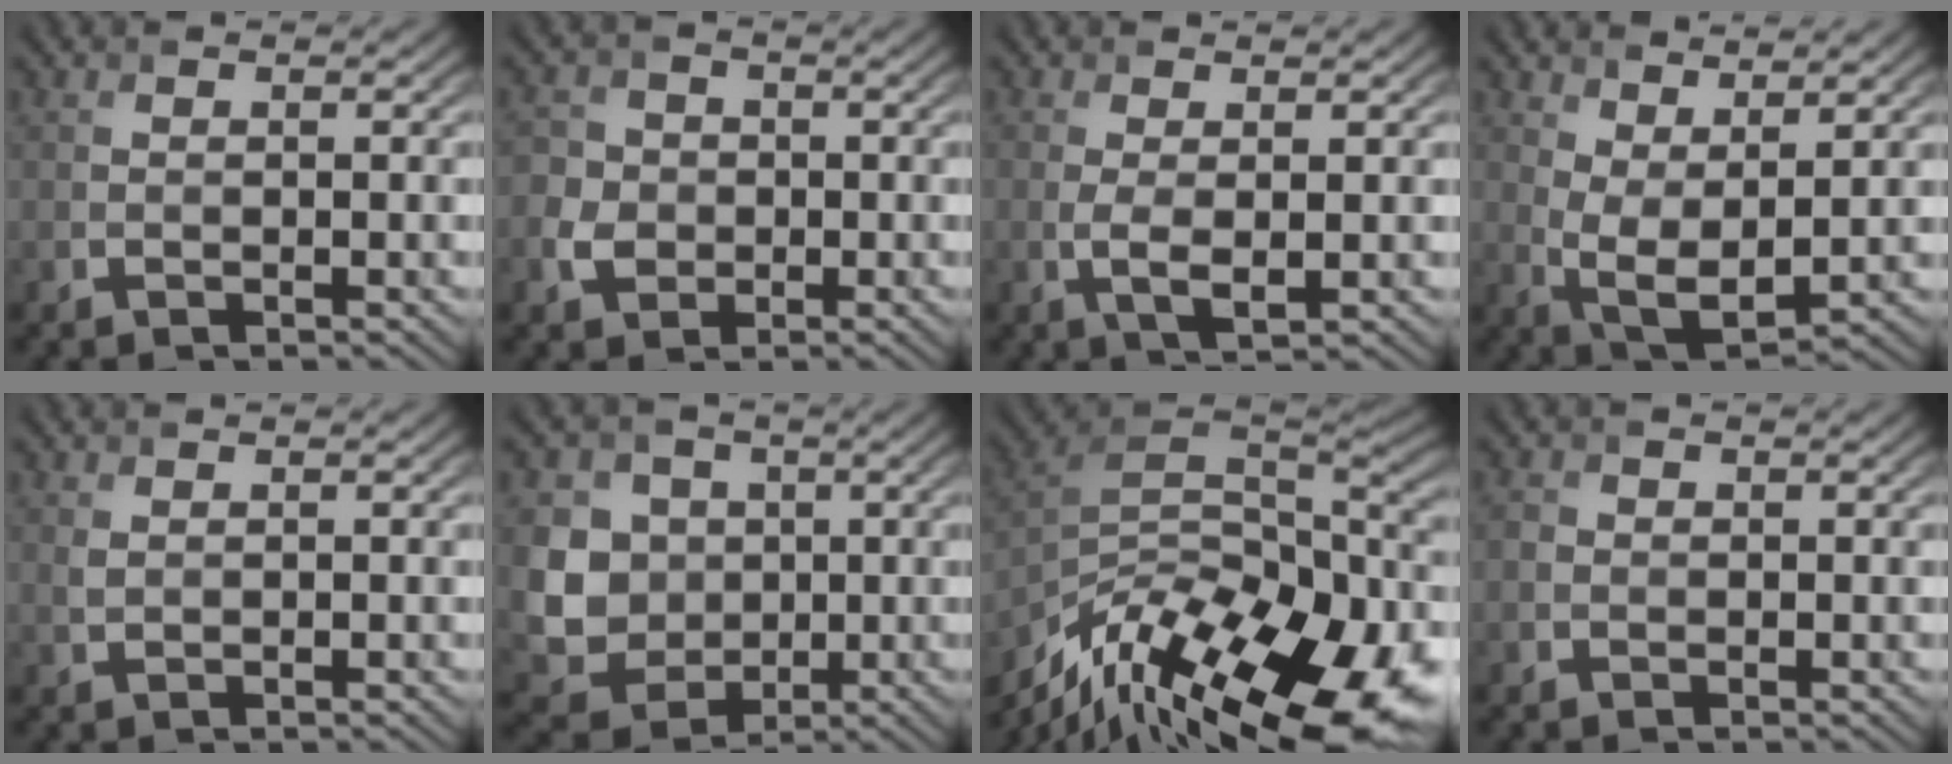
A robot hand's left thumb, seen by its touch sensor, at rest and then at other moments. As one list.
[{"total": 3.4, "force": [-0.8, 3.0, 1.2], "torque": [-0.022, -0.004, -0.019]}, {"total": 2.4, "force": [0.2, 0.6, 2.3], "torque": [-0.052, -0.004, 0.006]}, {"total": 6.2, "force": [2.8, 2.6, 4.8], "torque": [-0.108, -0.003, 0.055]}, {"total": 0.8, "force": [0.5, 0.4, 0.5], "torque": [-0.019, 0.000, 0.013]}, {"total": 8.3, "force": [0.7, 7.6, 3.4], "torque": [-0.099, -0.015, 0.003]}, {"total": 19.2, "force": [-12.7, 7.3, 12.4], "torque": [-0.271, -0.017, -0.200]}, {"total": 1.1, "force": [-0.2, 1.1, 0.3], "torque": [-0.006, -0.005, -0.008]}]